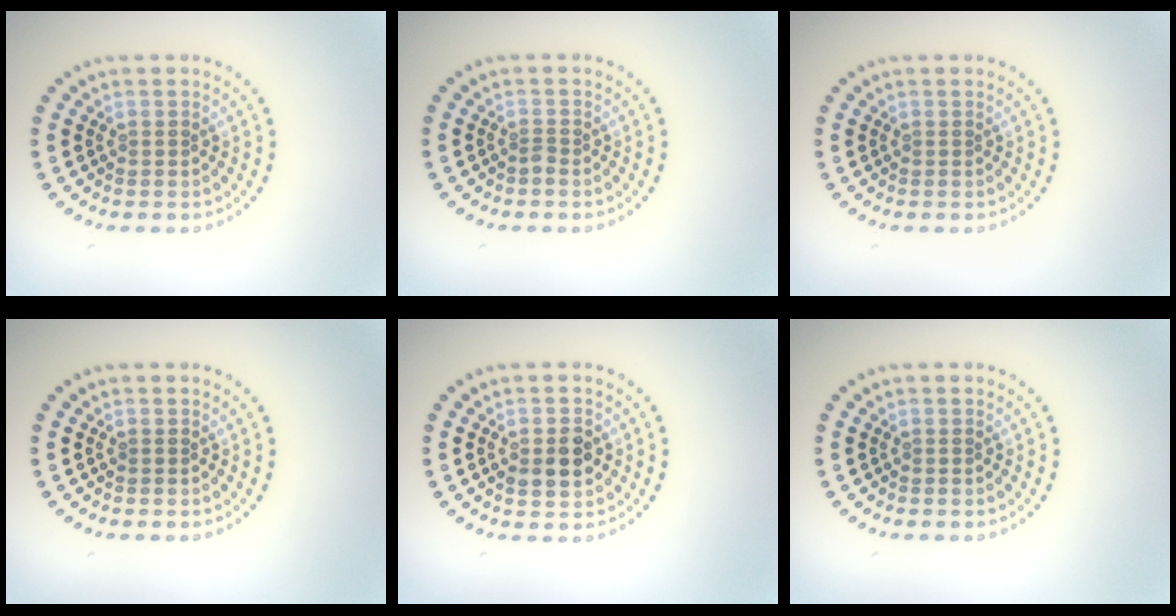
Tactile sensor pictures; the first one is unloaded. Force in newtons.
{"total": 0.7, "press": 0.4, "slide": 0.5}
{"total": 0.0}
{"total": 0.0}
{"total": 2.9, "press": 2.9, "slide": 0.3}
{"total": 0.0}